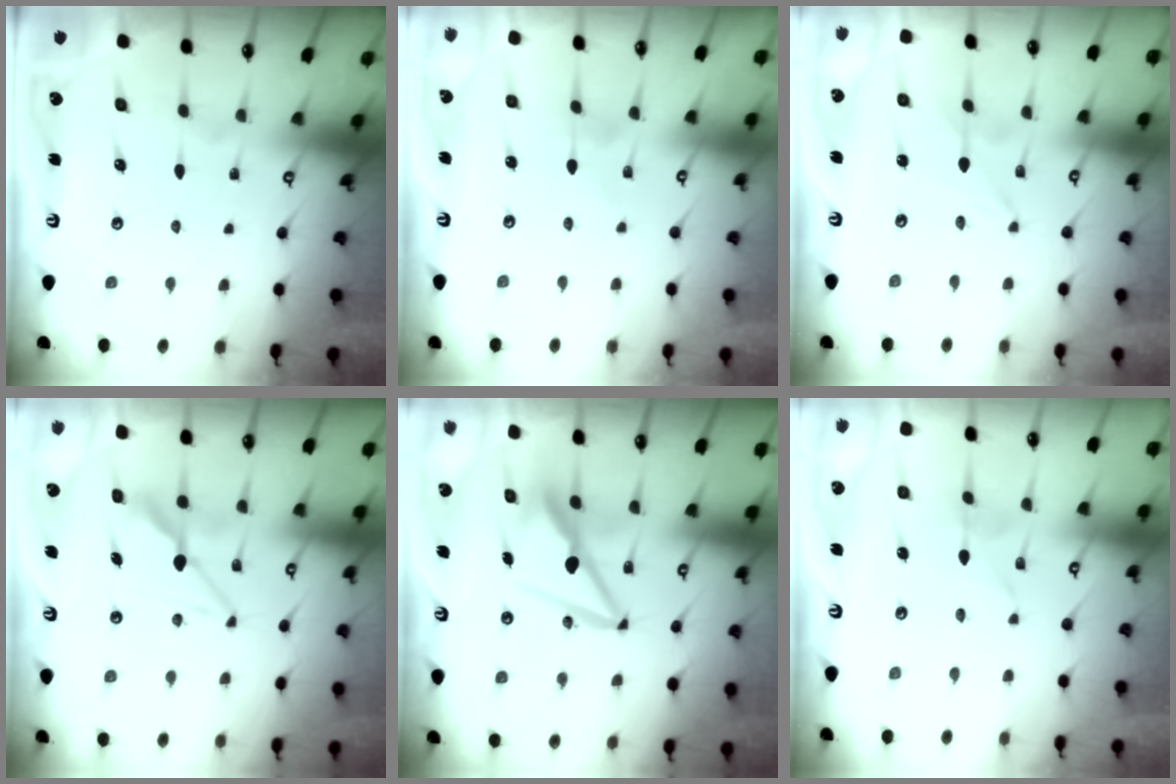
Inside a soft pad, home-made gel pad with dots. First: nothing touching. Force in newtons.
{"total": 2.2, "press": 2.2, "slide": 0.2}
{"total": 0.0}
{"total": 7.4, "press": 7.4, "slide": 0.4}
{"total": 9.1, "press": 8.9, "slide": 1.7}
{"total": 1.5, "press": 1.4, "slide": 0.2}